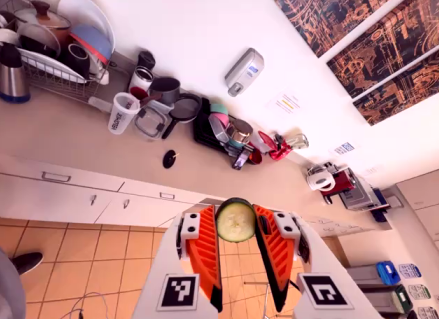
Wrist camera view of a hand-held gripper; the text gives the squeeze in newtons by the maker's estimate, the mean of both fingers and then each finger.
{"total": 6.2, "left": 6.0, "right": 6.4}